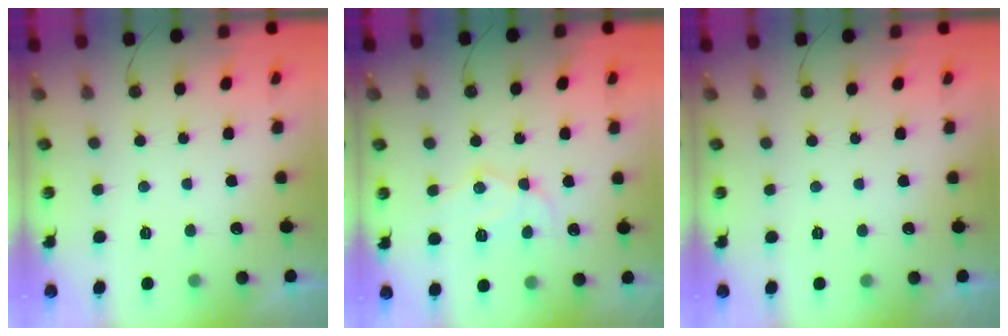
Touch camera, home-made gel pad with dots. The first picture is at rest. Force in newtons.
{"total": 13.1, "press": 13.1, "slide": 1.1}
{"total": 0.0}